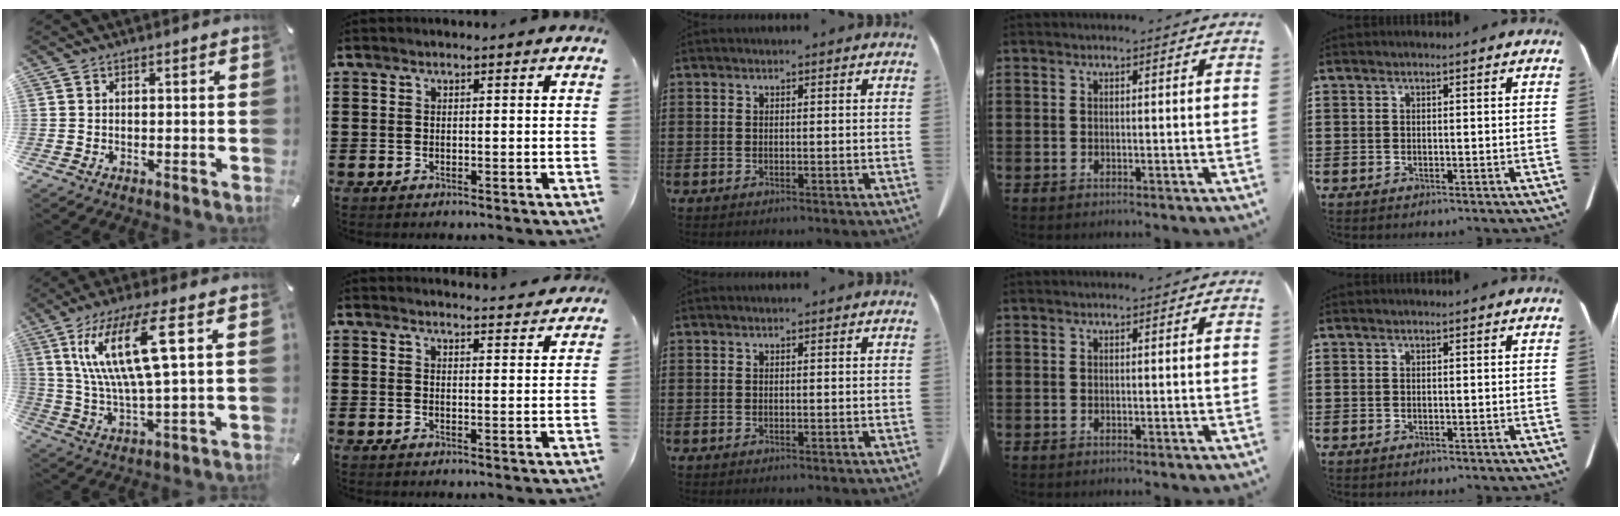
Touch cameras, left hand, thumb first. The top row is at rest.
{"thumb": {"total": 16.8, "force": [6.0, 4.0, 15.2], "torque": [-0.328, -0.005, 0.090]}, "index": {"total": 2.9, "force": [2.9, -0.1, 0.3], "torque": [-0.014, -0.012, 0.054]}}